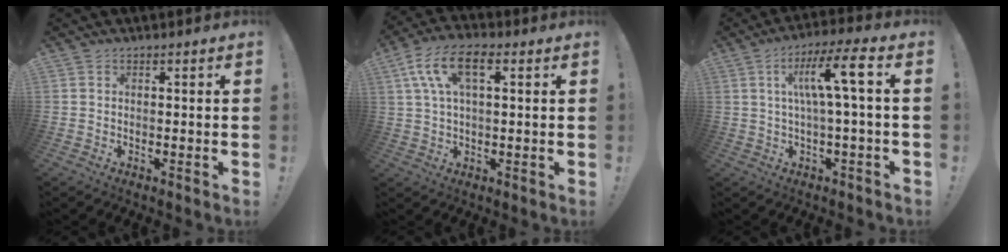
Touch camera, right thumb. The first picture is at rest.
{"total": 11.5, "force": [4.2, 5.7, 9.0], "torque": [-0.173, 0.010, 0.080]}
{"total": 12.7, "force": [2.3, 1.3, 12.4], "torque": [-0.216, 0.005, 0.024]}